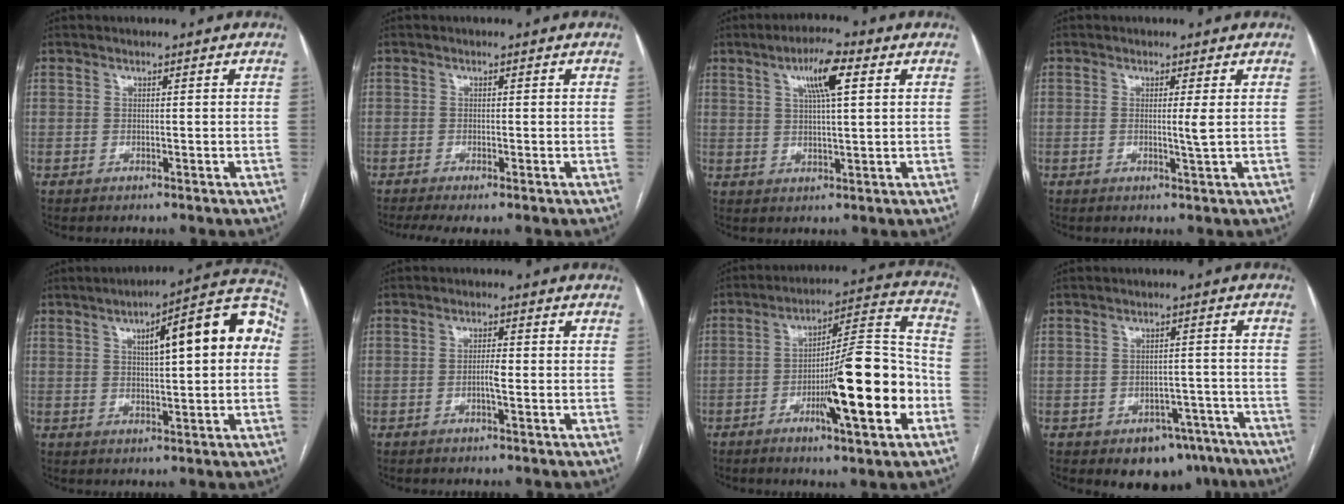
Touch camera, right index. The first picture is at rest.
{"total": 3.3, "force": [-2.2, 0.5, 2.5], "torque": [-0.046, -0.009, -0.037]}
{"total": 7.1, "force": [3.0, 0.9, 6.4], "torque": [-0.116, 0.010, 0.049]}
{"total": 1.9, "force": [0.1, -0.5, 1.8], "torque": [-0.031, -0.006, 0.001]}
{"total": 14.7, "force": [3.2, 3.1, 13.9], "torque": [-0.182, 0.040, 0.041]}
{"total": 2.3, "force": [-0.5, 0.3, 2.2], "torque": [-0.039, 0.002, -0.010]}
{"total": 17.6, "force": [-5.4, 1.8, 16.6], "torque": [-0.255, 0.005, -0.081]}
{"total": 8.3, "force": [-5.8, 5.2, 2.9], "torque": [-0.009, 0.027, -0.073]}